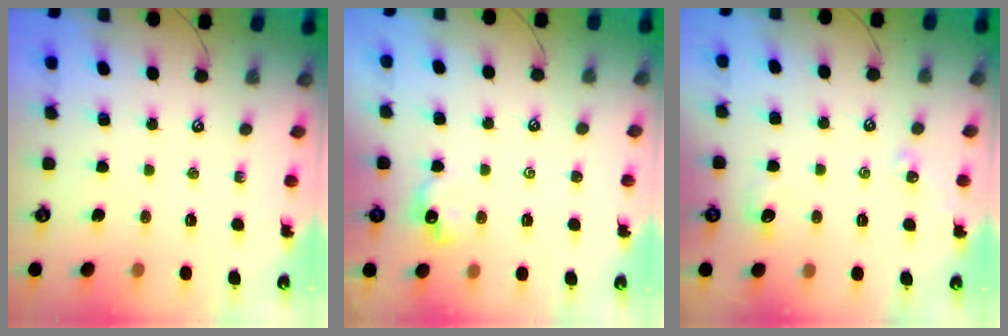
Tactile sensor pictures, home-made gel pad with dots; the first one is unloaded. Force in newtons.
{"total": 4.2, "press": 4.2, "slide": 0.2}
{"total": 2.5, "press": 2.4, "slide": 0.6}